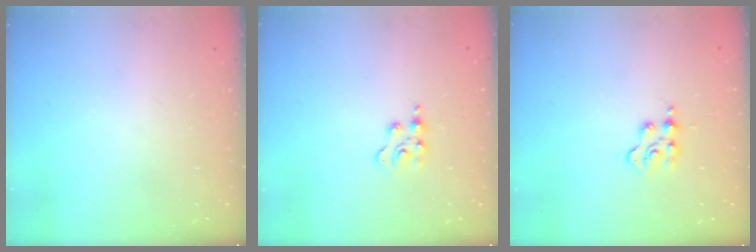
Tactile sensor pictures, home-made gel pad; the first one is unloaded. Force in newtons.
{"total": 2.1, "press": 2.1, "slide": 0.3}
{"total": 2.7, "press": 2.7, "slide": 0.3}